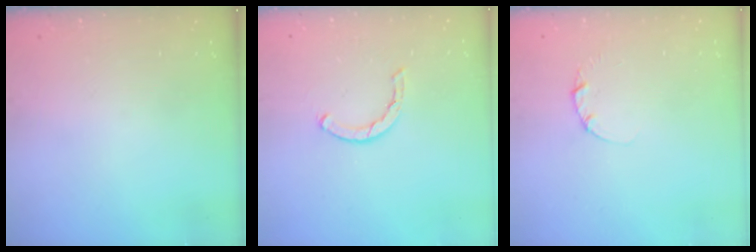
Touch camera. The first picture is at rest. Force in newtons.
{"total": 2.0, "press": 2.0, "slide": 0.2}
{"total": 1.3, "press": 1.3, "slide": 0.2}